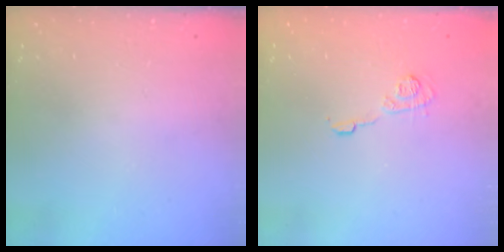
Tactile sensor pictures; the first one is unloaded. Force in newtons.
{"total": 7.8, "press": 7.8, "slide": 0.6}